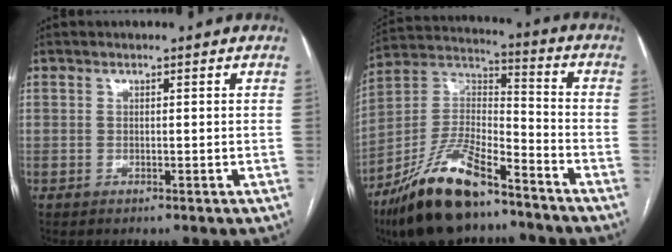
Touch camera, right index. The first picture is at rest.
{"total": 17.6, "force": [-12.6, 5.0, 11.2], "torque": [-0.229, 0.004, -0.228]}